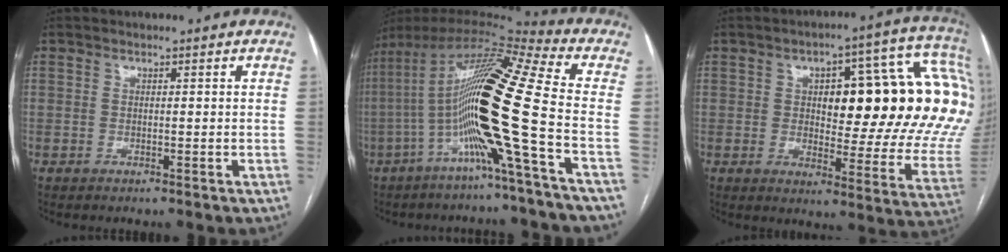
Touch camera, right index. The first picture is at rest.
{"total": 19.4, "force": [-4.3, -1.6, 18.8], "torque": [-0.359, 0.005, -0.096]}
{"total": 25.7, "force": [5.3, 7.2, 24.1], "torque": [-0.235, 0.054, 0.086]}